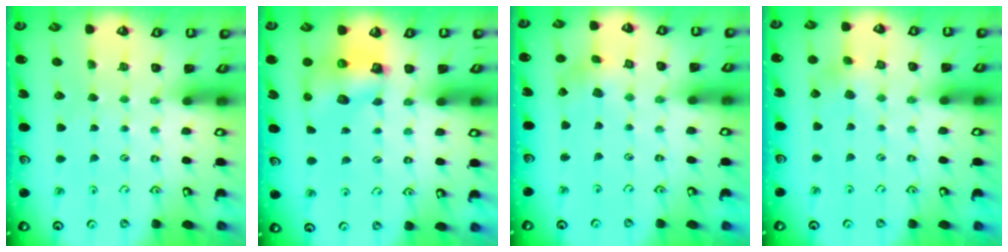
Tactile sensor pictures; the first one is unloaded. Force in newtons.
{"total": 7.8, "press": 7.7, "slide": 1.0}
{"total": 2.2, "press": 2.2, "slide": 0.4}
{"total": 7.6, "press": 7.5, "slide": 0.5}